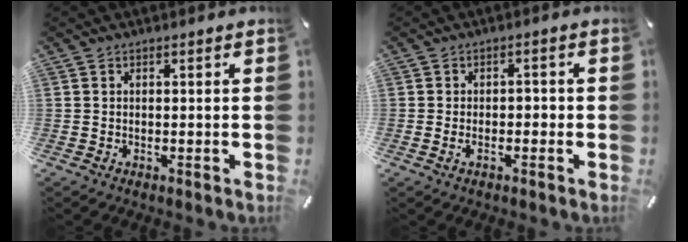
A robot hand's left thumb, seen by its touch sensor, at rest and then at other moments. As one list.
[{"total": 2.8, "force": [-1.1, 1.6, 1.9], "torque": [-0.034, 0.008, -0.022]}]